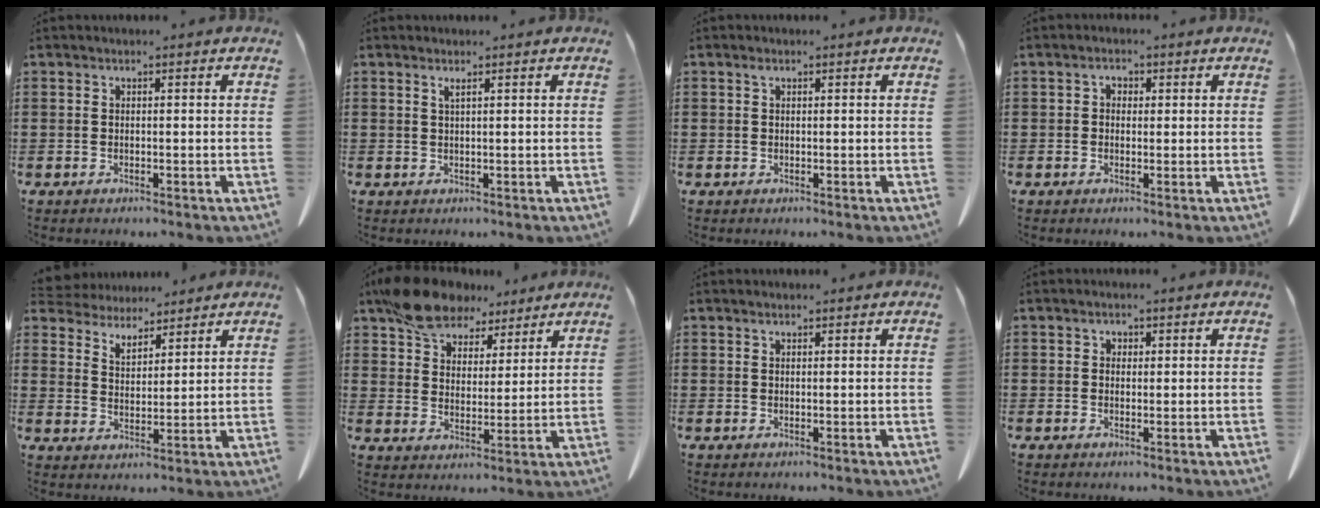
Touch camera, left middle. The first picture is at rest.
{"total": 1.0, "force": [0.6, 0.1, 0.8], "torque": [-0.018, 0.000, 0.011]}
{"total": 0.6, "force": [0.3, 0.4, 0.3], "torque": [-0.009, 0.001, 0.005]}
{"total": 1.5, "force": [0.1, 1.3, 0.7], "torque": [-0.017, 0.007, -0.001]}
{"total": 4.9, "force": [4.7, 1.3, 0.0], "torque": [-0.022, -0.017, 0.085]}
{"total": 9.5, "force": [7.7, 4.4, 3.4], "torque": [-0.092, -0.014, 0.146]}
{"total": 0.7, "force": [0.6, 0.1, 0.4], "torque": [-0.009, 0.001, 0.011]}
{"total": 1.0, "force": [0.4, 0.8, 0.1], "torque": [-0.006, 0.003, 0.008]}